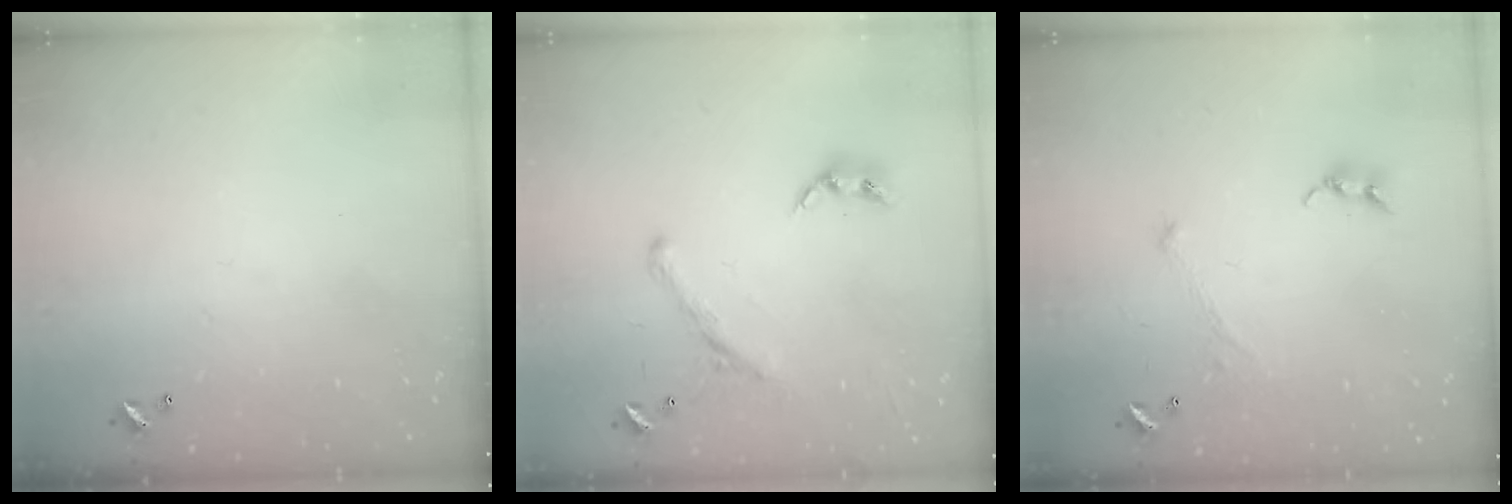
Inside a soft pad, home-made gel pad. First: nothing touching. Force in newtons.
{"total": 2.0, "press": 1.5, "slide": 1.2}
{"total": 0.0}